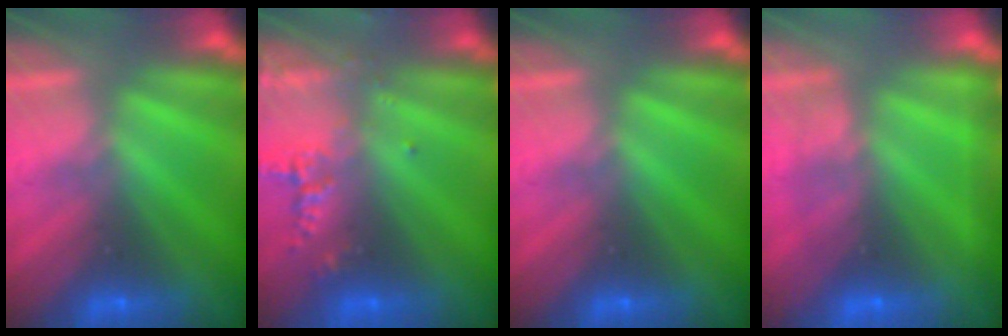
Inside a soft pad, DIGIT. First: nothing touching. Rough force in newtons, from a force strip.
{"total": 2.4}
{"total": 0.0}
{"total": 2.2}